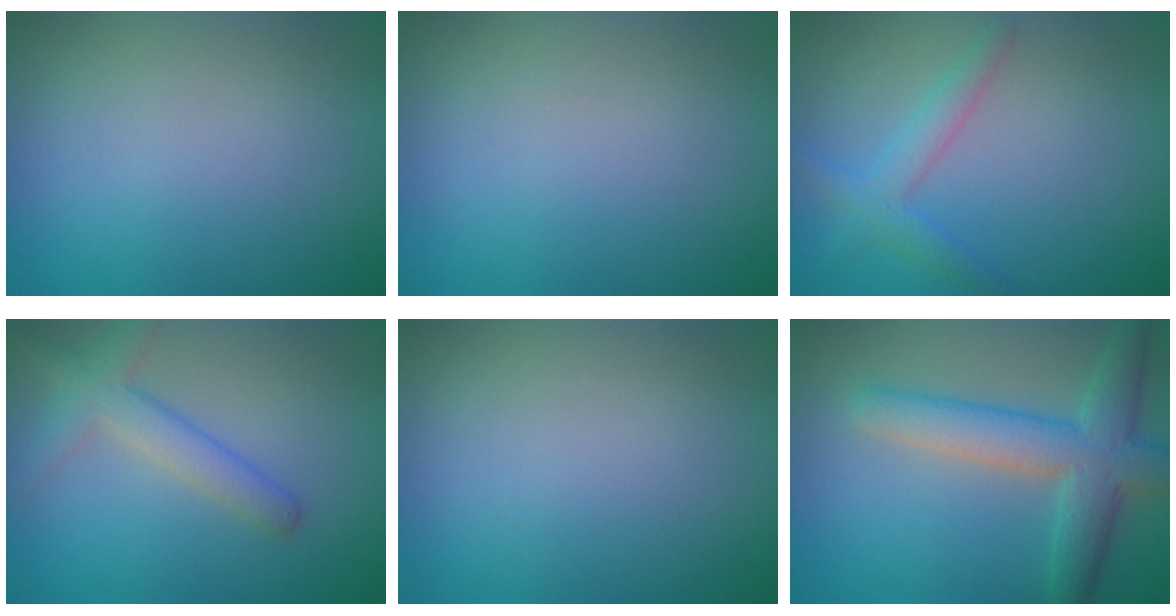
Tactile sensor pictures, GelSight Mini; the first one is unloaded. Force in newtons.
{"total": 0.0}
{"total": 2.6, "press": 2.6, "slide": 0.2}
{"total": 3.4, "press": 3.4, "slide": 0.2}
{"total": 0.0}
{"total": 6.1, "press": 6.1, "slide": 0.3}